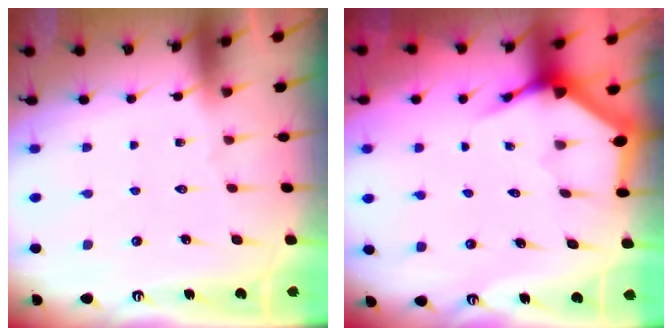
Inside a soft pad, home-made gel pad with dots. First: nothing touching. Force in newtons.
{"total": 3.7, "press": 3.6, "slide": 0.5}